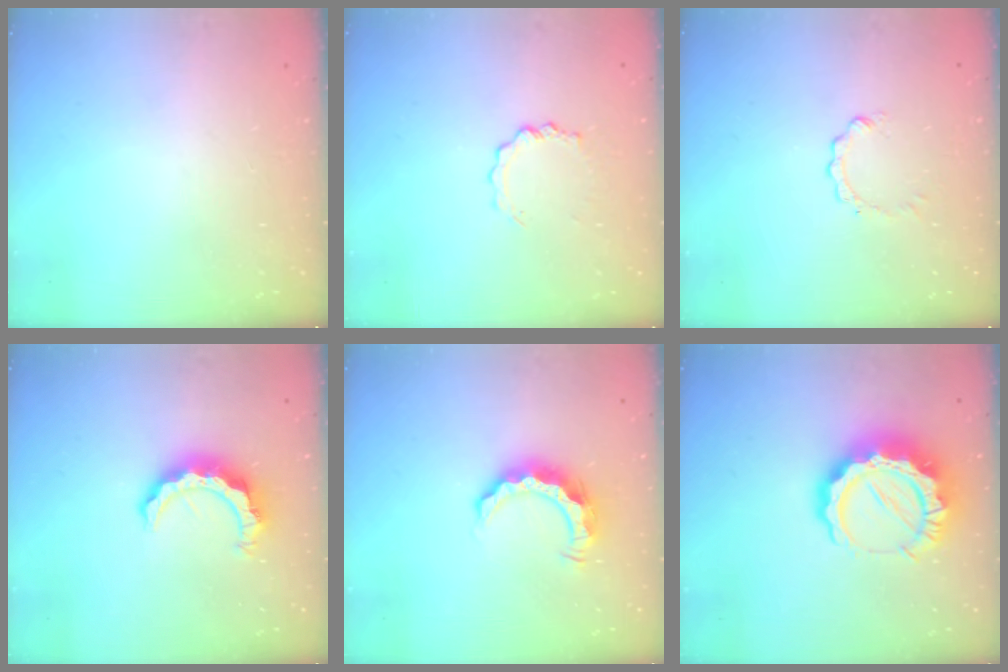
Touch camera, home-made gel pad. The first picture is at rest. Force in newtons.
{"total": 3.6, "press": 3.6, "slide": 0.3}
{"total": 0.0}
{"total": 10.3, "press": 10.3, "slide": 1.1}
{"total": 8.4, "press": 8.3, "slide": 0.6}
{"total": 19.3, "press": 19.2, "slide": 1.8}